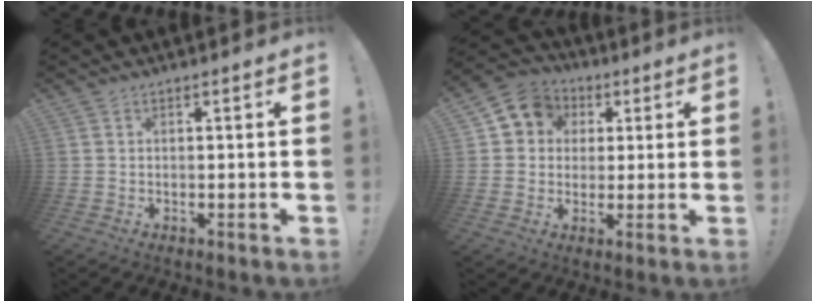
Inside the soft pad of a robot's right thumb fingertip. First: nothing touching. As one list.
[{"total": 9.5, "force": [2.5, 8.6, 3.0], "torque": [-0.035, -0.003, 0.051]}]